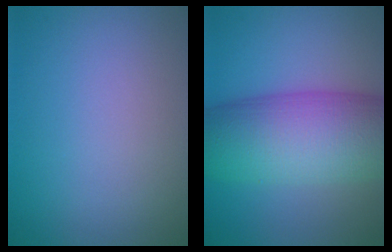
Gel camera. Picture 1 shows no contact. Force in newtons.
{"total": 12.2, "press": 12.2, "slide": 0.4}